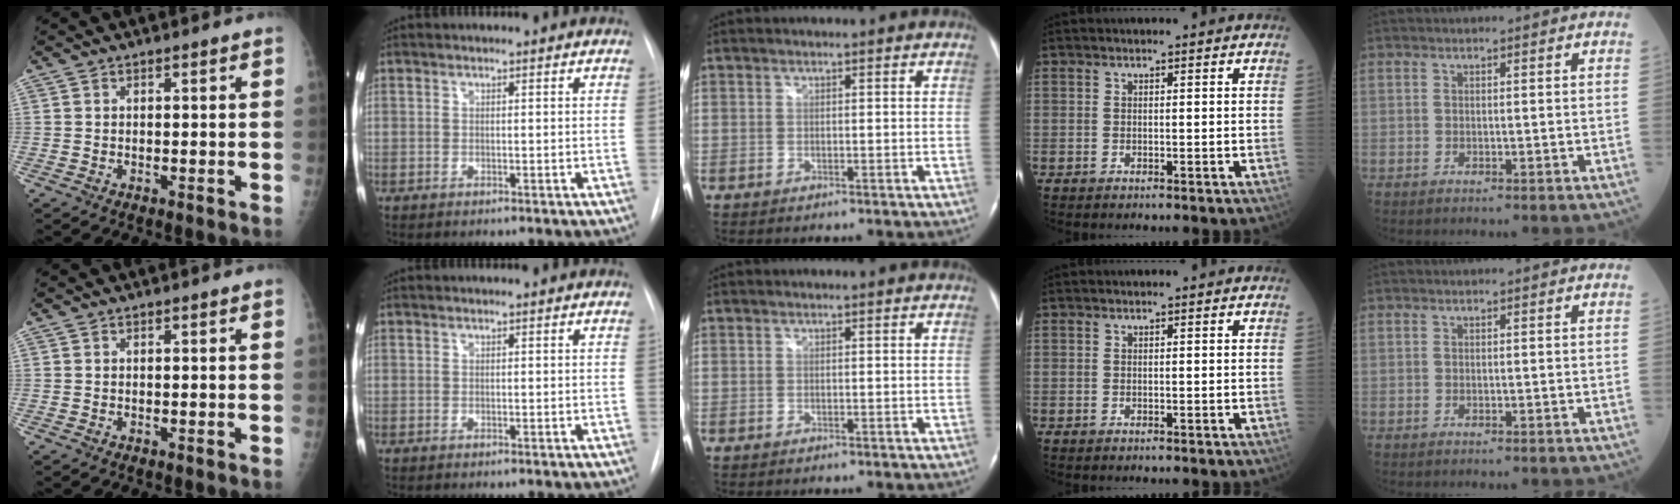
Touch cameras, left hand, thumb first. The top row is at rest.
{}